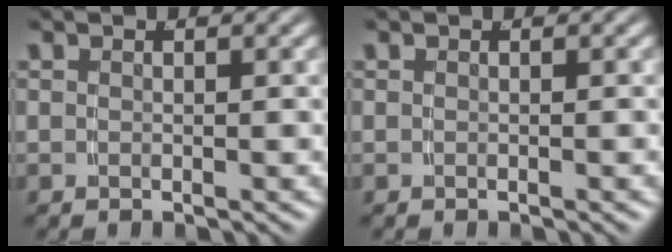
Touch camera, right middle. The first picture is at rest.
{"total": 0.0}